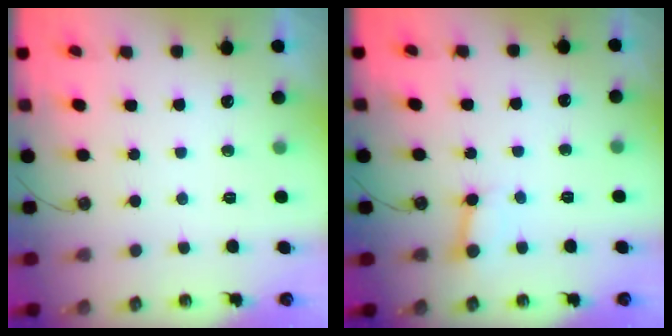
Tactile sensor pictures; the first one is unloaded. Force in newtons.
{"total": 3.4, "press": 3.4, "slide": 0.5}